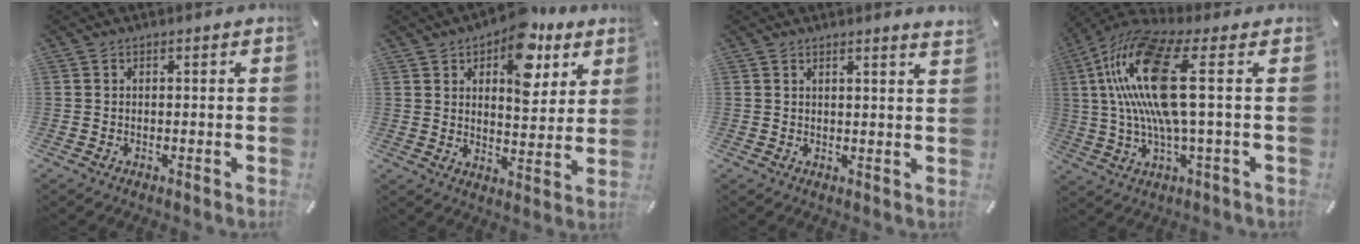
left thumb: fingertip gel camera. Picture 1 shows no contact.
{"total": 13.9, "force": [7.8, 7.9, 8.3], "torque": [-0.107, -0.038, 0.131]}
{"total": 2.2, "force": [1.8, -0.2, 1.3], "torque": [-0.027, -0.007, 0.032]}
{"total": 19.1, "force": [3.4, 5.0, 18.1], "torque": [-0.393, -0.022, 0.042]}